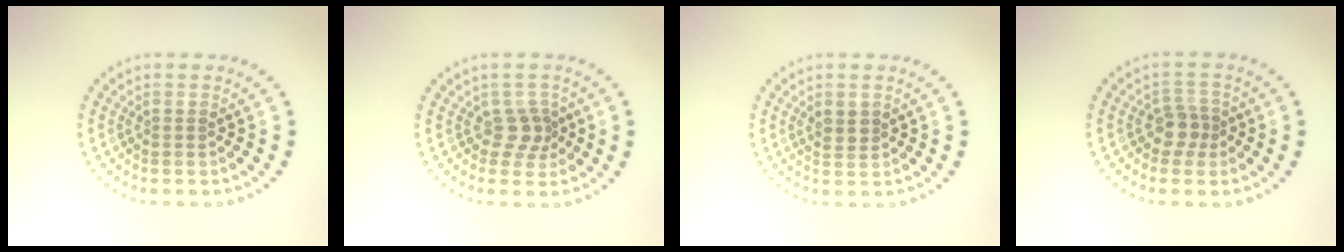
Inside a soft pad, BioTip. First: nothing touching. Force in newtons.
{"total": 2.0, "press": 1.6, "slide": 1.3}
{"total": 1.4, "press": 1.3, "slide": 0.5}
{"total": 2.0, "press": 1.7, "slide": 1.1}